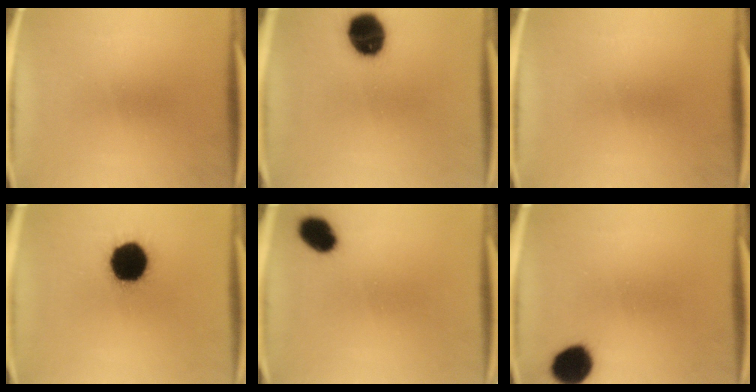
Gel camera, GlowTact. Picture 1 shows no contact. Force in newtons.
{"total": 12.3}
{"total": 0.0}
{"total": 18.4}
{"total": 7.0}
{"total": 9.7}